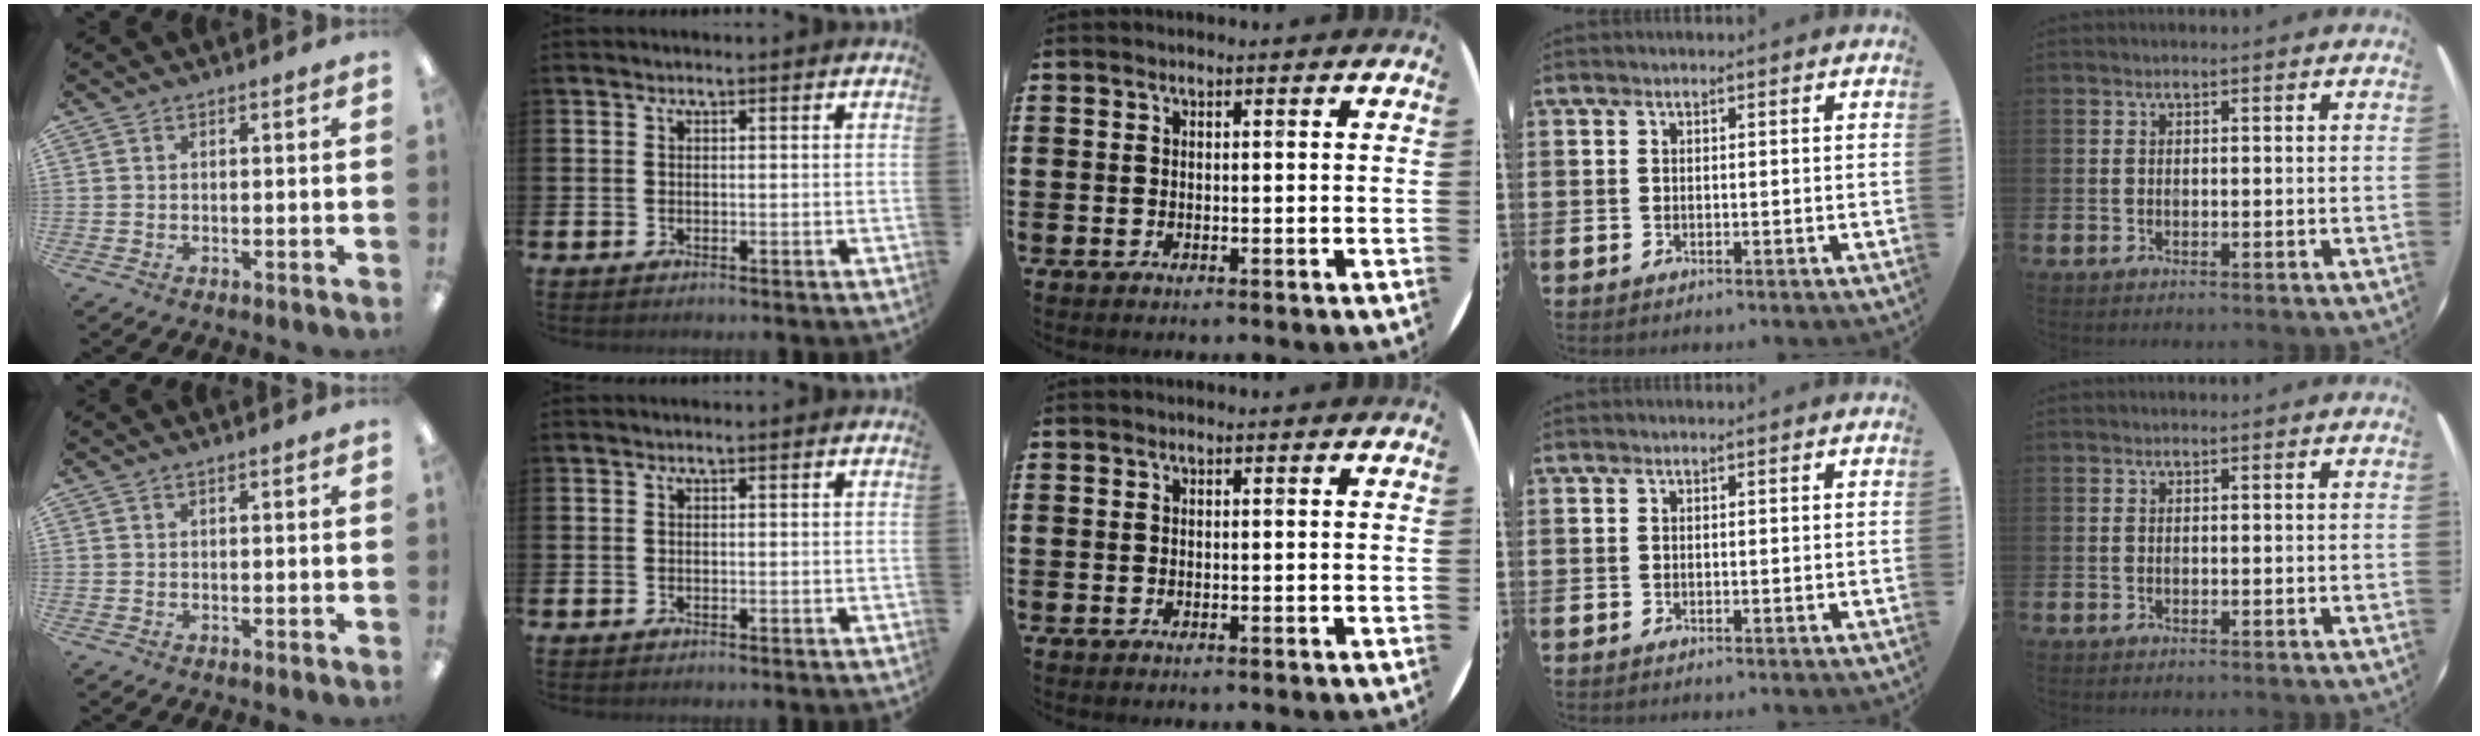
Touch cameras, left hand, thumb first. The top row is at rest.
{}